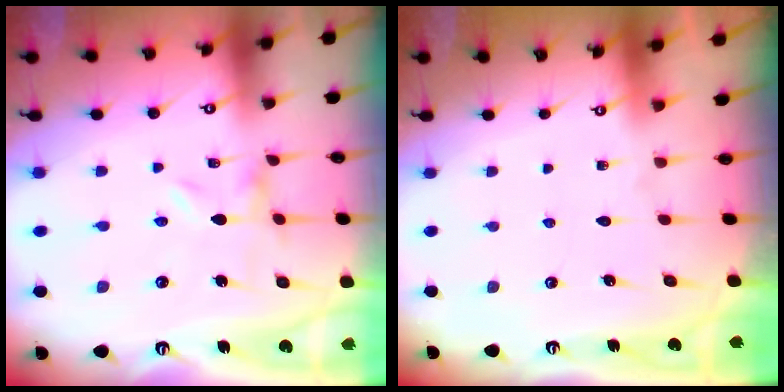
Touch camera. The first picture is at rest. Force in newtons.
{"total": 1.6, "press": 1.6, "slide": 0.1}